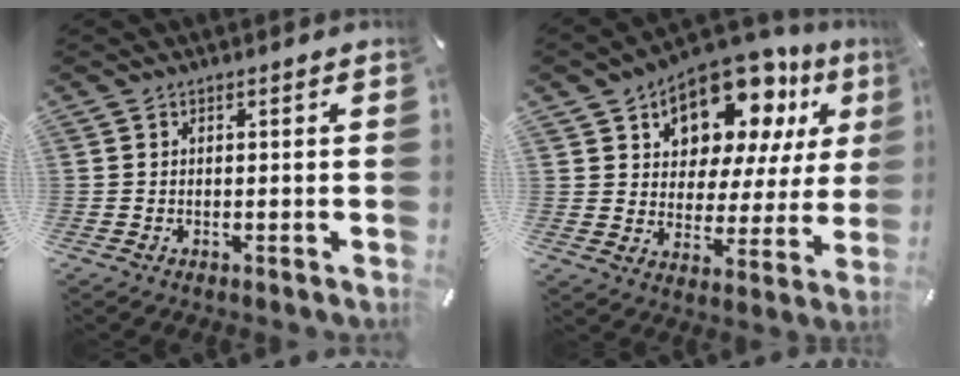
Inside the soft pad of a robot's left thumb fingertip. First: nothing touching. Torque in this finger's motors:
{"motor_torque": [2.99, 2.02, 1.47, -1.30, 0.07]}